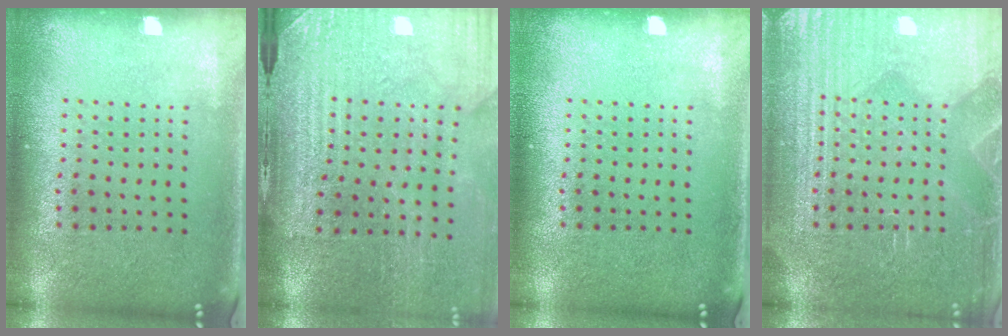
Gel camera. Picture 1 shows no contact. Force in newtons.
{"total": 3.3, "press": 3.2, "slide": 0.9}
{"total": 0.0}
{"total": 5.6, "press": 5.5, "slide": 0.9}